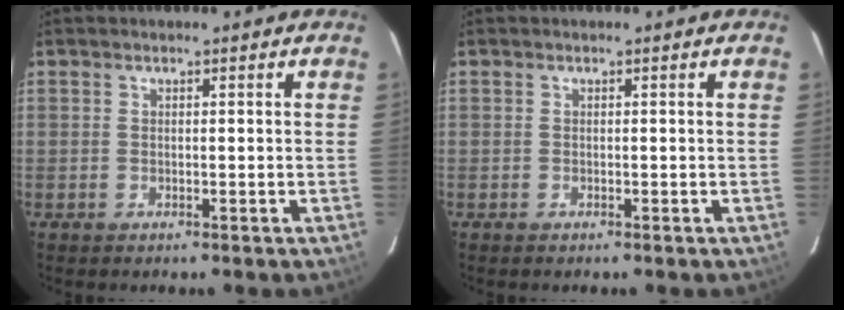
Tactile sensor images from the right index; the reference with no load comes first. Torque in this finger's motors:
{"motor_torque": [-0.03, -0.03, -0.03, -0.01]}